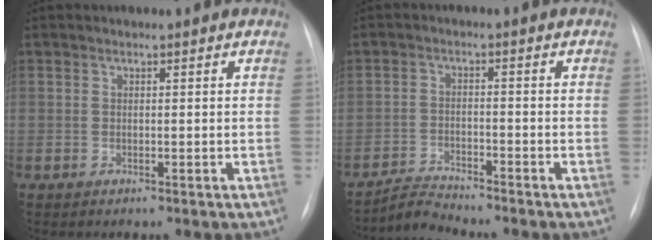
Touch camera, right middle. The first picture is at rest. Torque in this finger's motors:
{"motor_torque": [-0.38, -0.33, -0.02, -0.01]}